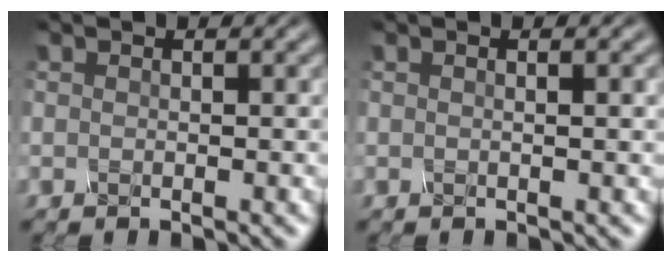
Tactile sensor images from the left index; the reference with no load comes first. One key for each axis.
{"total": 1.7, "fx": 0.3, "fy": 0.7, "fz": 1.5, "tx": -0.011, "ty": 0.001, "tz": -0.010}